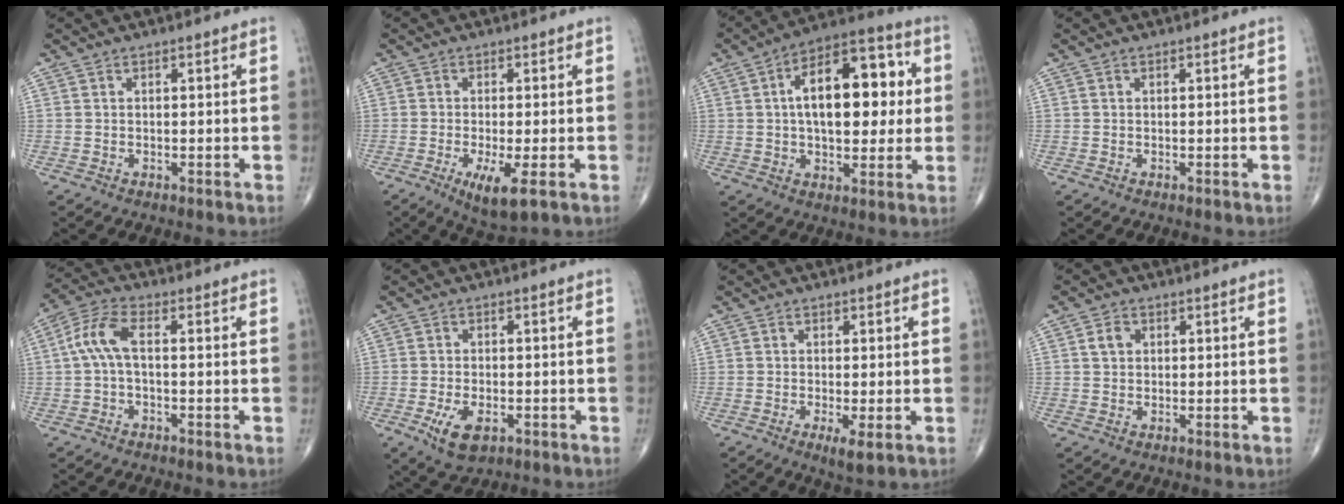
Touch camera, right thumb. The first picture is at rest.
{"total": 6.5, "force": [-2.5, 1.4, 5.9], "torque": [-0.108, -0.018, -0.041]}
{"total": 18.4, "force": [2.6, 9.6, 15.5], "torque": [-0.202, 0.022, 0.034]}
{"total": 0.0}
{"total": 6.3, "force": [-0.1, 2.6, 5.8], "torque": [-0.136, 0.023, -0.008]}
{"total": 6.2, "force": [-2.4, 3.2, 4.7], "torque": [-0.084, 0.000, -0.034]}
{"total": 3.1, "force": [-1.0, 0.6, 2.9], "torque": [-0.055, -0.011, -0.018]}
{"total": 2.5, "force": [0.7, 2.0, 1.3], "torque": [-0.019, 0.004, 0.012]}